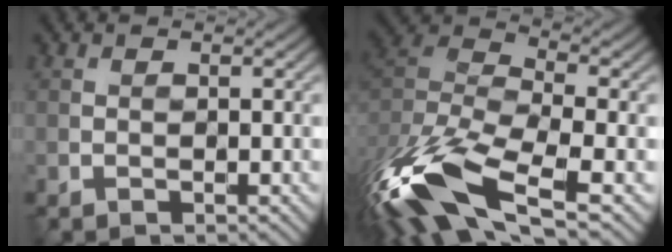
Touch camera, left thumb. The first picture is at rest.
{"total": 15.1, "force": [-7.8, 5.3, 11.8], "torque": [-0.291, -0.019, -0.152]}